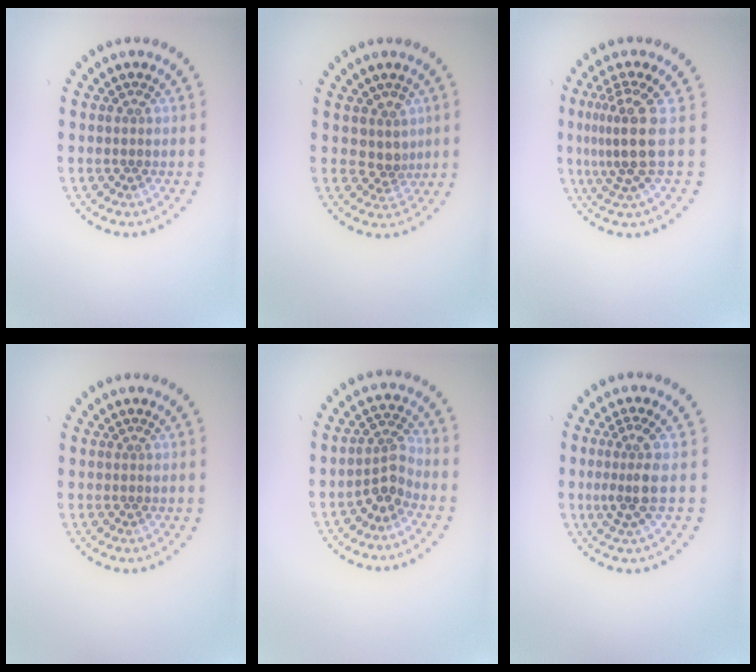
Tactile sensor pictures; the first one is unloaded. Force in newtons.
{"total": 2.3, "press": 1.7, "slide": 1.6}
{"total": 3.9, "press": 2.6, "slide": 2.9}
{"total": 0.0}
{"total": 2.6, "press": 2.0, "slide": 1.7}
{"total": 2.7, "press": 2.2, "slide": 1.7}